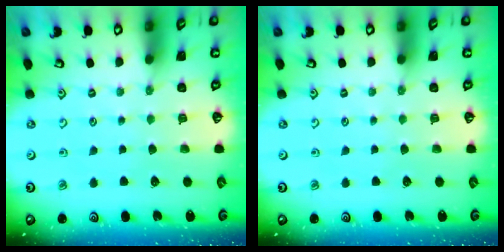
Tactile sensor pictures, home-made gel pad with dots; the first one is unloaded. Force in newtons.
{"total": 0.0}